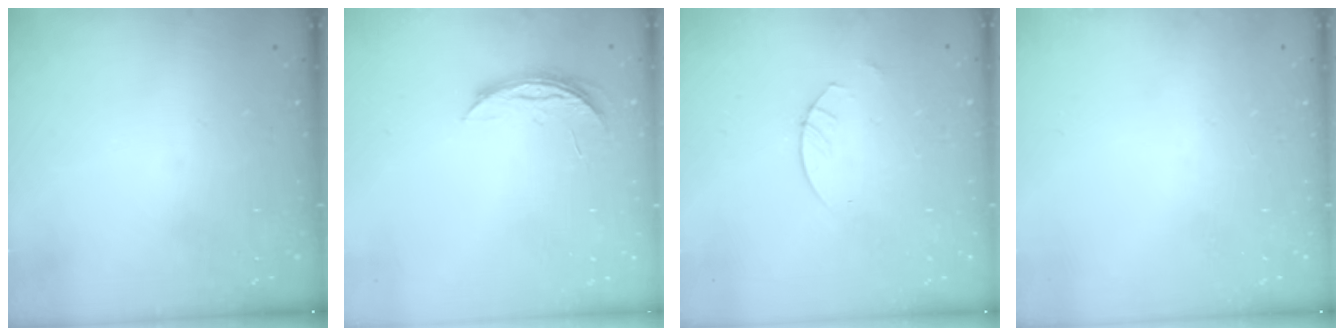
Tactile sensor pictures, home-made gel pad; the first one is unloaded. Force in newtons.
{"total": 4.2, "press": 4.2, "slide": 0.5}
{"total": 2.4, "press": 2.4, "slide": 0.1}
{"total": 0.0}